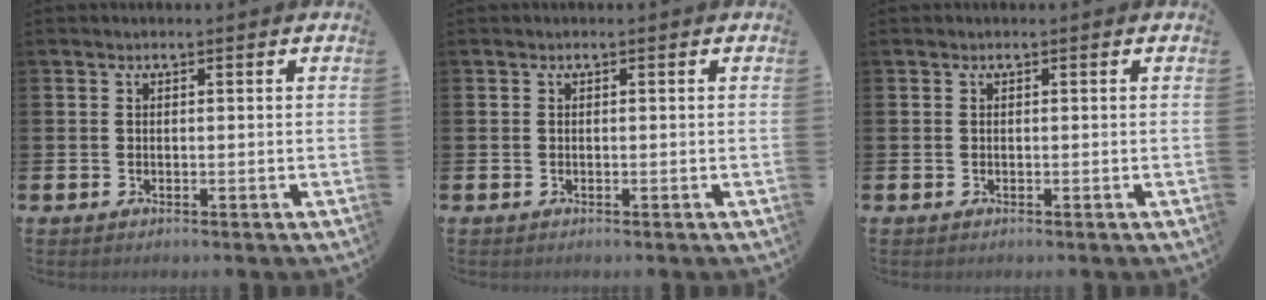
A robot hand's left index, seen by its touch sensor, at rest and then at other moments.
{"total": 0.0}
{"total": 0.0}